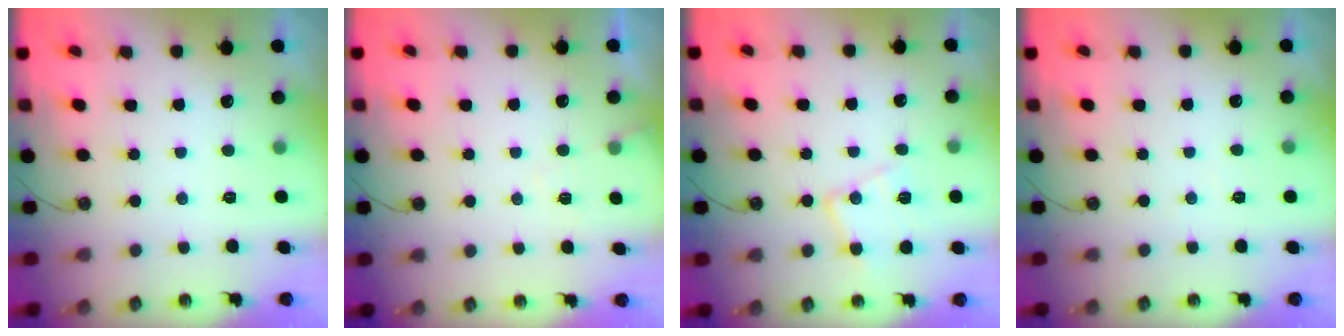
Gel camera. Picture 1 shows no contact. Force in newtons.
{"total": 3.7, "press": 3.7, "slide": 0.5}
{"total": 13.0, "press": 13.0, "slide": 1.0}
{"total": 2.8, "press": 2.8, "slide": 0.5}